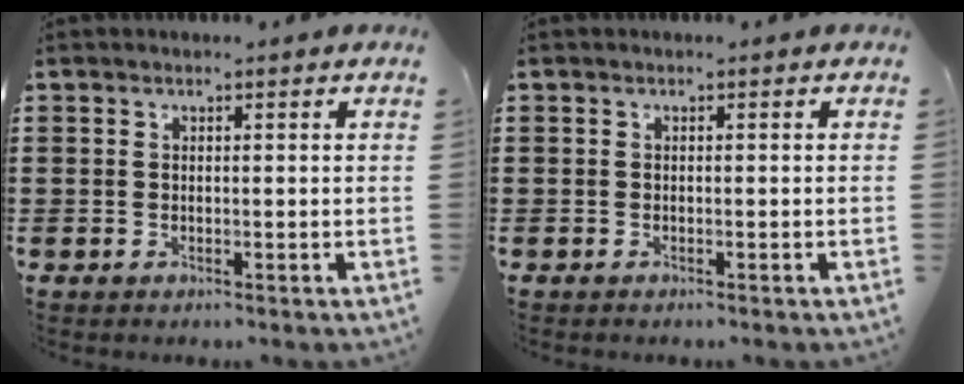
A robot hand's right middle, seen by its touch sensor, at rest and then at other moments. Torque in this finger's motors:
{"motor_torque": [-0.23, 0.17, -0.02, -0.01]}